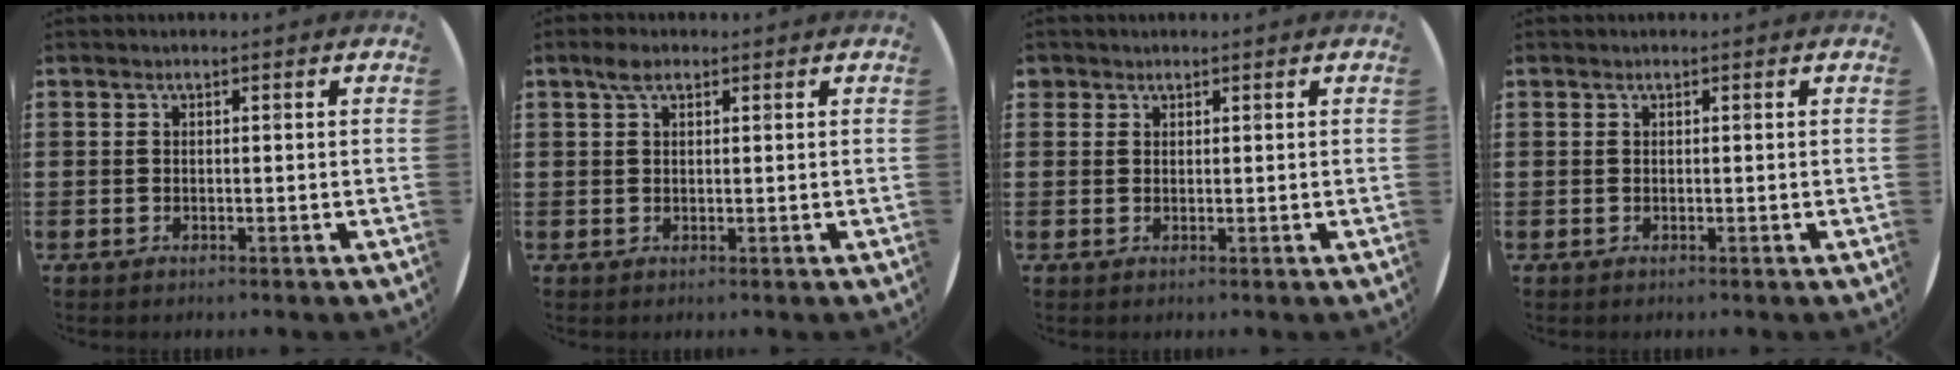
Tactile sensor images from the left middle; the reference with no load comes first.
{"total": 2.2, "force": [1.4, 1.0, 1.3], "torque": [-0.022, 0.003, 0.023]}
{"total": 1.0, "force": [0.9, 0.5, -0.1], "torque": [-0.001, 0.002, 0.018]}
{"total": 0.0}